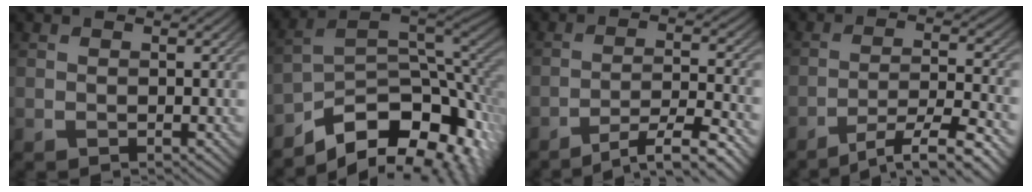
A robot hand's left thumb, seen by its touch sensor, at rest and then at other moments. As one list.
[{"total": 13.5, "force": [-8.7, 6.5, 8.0], "torque": [-0.149, -0.030, -0.129]}, {"total": 6.6, "force": [-4.8, 0.9, 4.3], "torque": [-0.083, 0.011, -0.081]}, {"total": 8.4, "force": [-6.1, 1.4, 5.6], "torque": [-0.108, 0.008, -0.098]}]